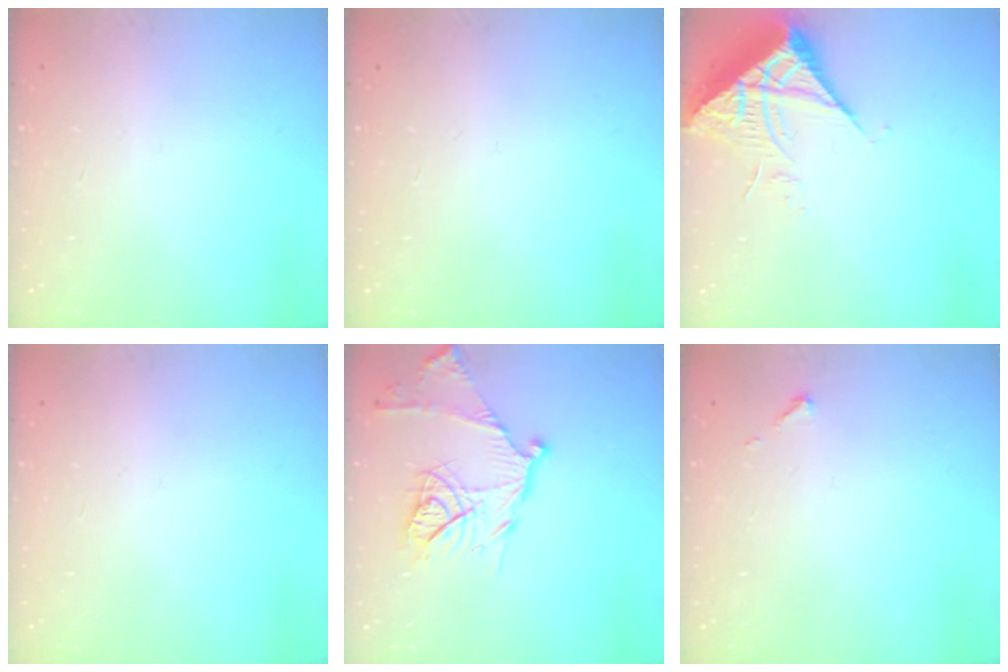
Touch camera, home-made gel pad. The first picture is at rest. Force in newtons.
{"total": 0.0}
{"total": 8.0, "press": 8.0, "slide": 0.8}
{"total": 0.0}
{"total": 15.0, "press": 14.9, "slide": 1.2}
{"total": 2.6, "press": 2.6, "slide": 0.3}